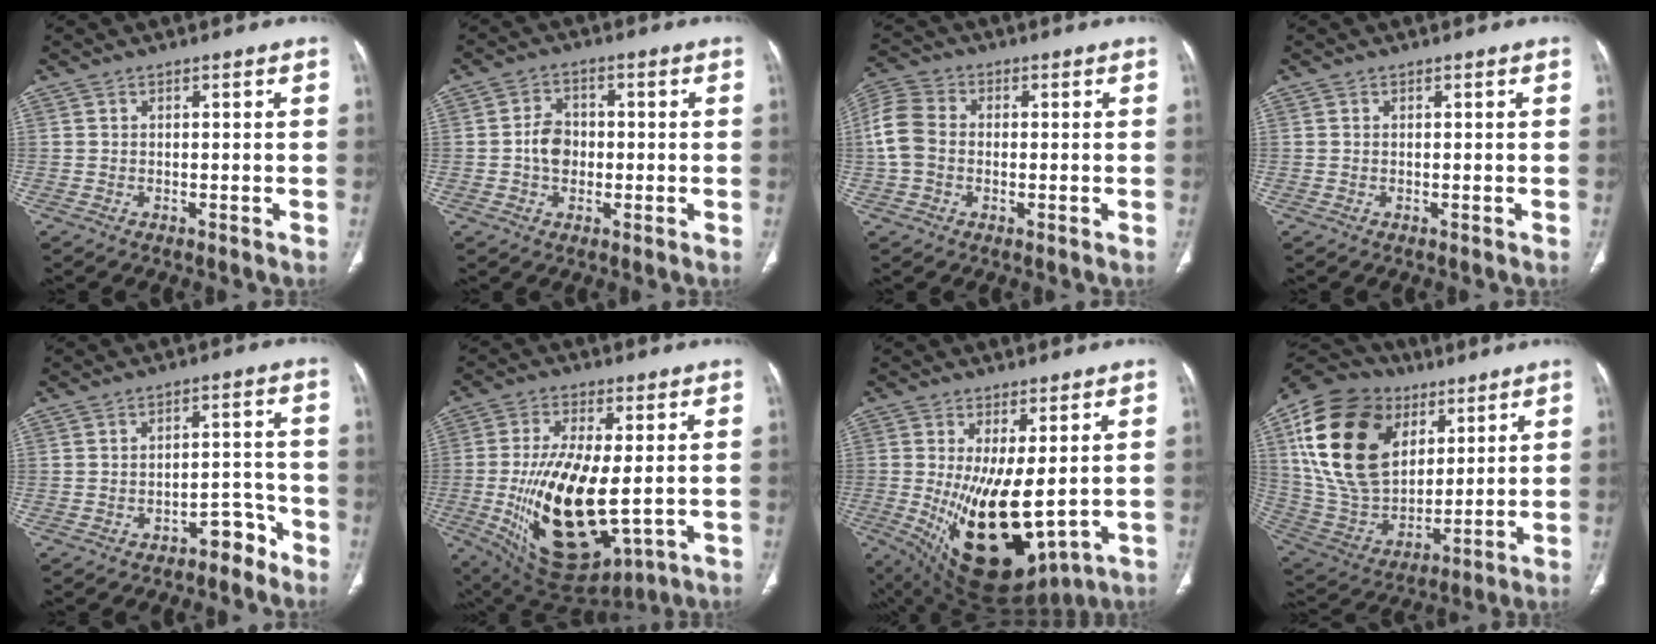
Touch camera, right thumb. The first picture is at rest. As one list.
[{"total": 5.3, "force": [-0.5, 4.2, 3.2], "torque": [-0.040, 0.012, -0.014]}, {"total": 8.0, "force": [-0.1, 6.2, 5.0], "torque": [-0.109, 0.023, -0.012]}, {"total": 0.0}, {"total": 5.0, "force": [-3.8, 2.7, 1.6], "torque": [-0.001, 0.057, -0.051]}, {"total": 20.6, "force": [-2.2, 9.3, 18.3], "torque": [-0.338, -0.023, -0.011]}, {"total": 17.6, "force": [-1.4, 7.5, 15.9], "torque": [-0.262, -0.032, 0.010]}, {"total": 26.9, "force": [9.7, 18.0, 17.6], "torque": [-0.320, -0.008, 0.182]}]